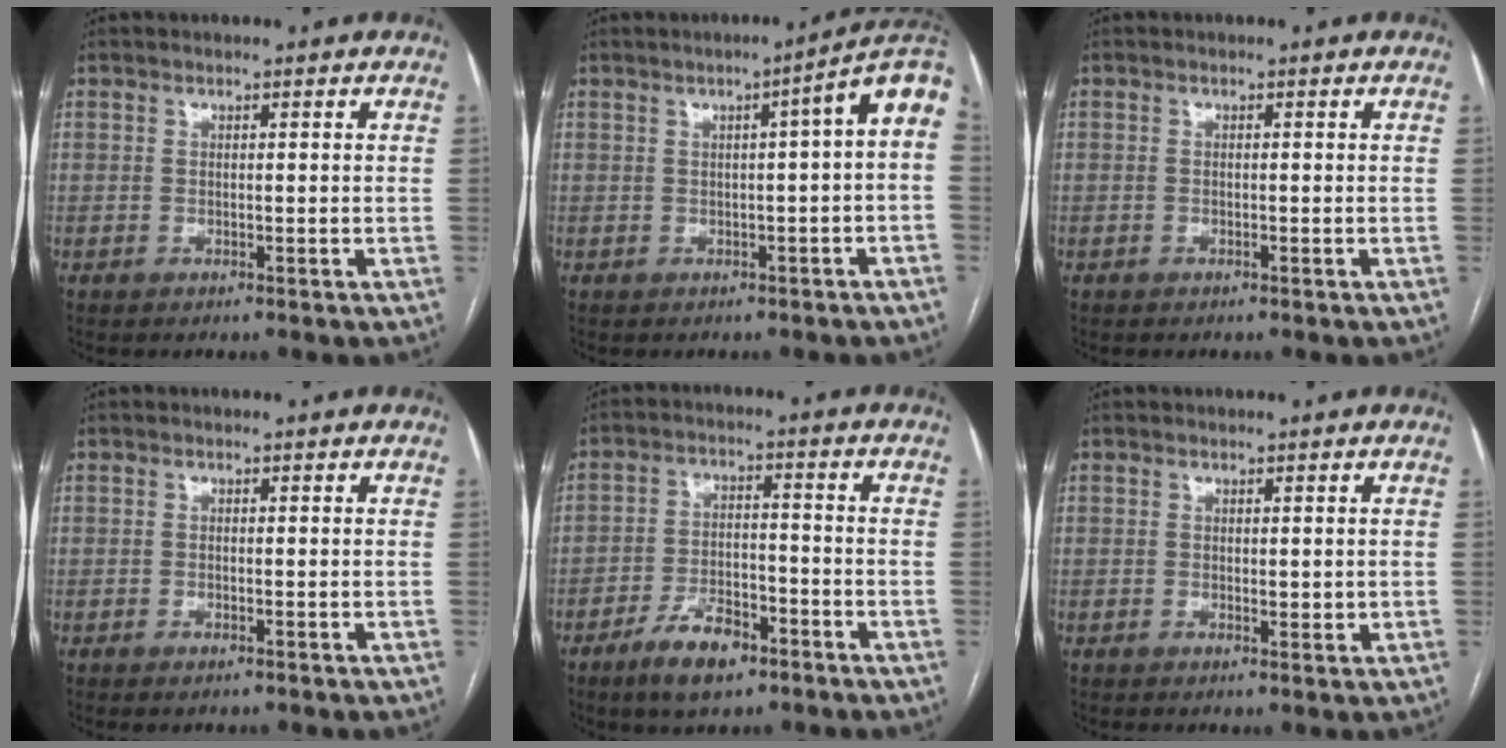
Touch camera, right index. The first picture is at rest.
{"total": 6.9, "force": [0.9, 0.3, 6.8], "torque": [-0.081, 0.023, 0.004]}
{"total": 0.0}
{"total": 0.8, "force": [-0.6, 0.2, 0.6], "torque": [-0.012, -0.002, -0.006]}
{"total": 8.1, "force": [-5.3, 3.2, 5.3], "torque": [-0.100, 0.002, -0.091]}
{"total": 1.2, "force": [0.0, 0.7, 1.0], "torque": [-0.012, -0.002, 0.002]}